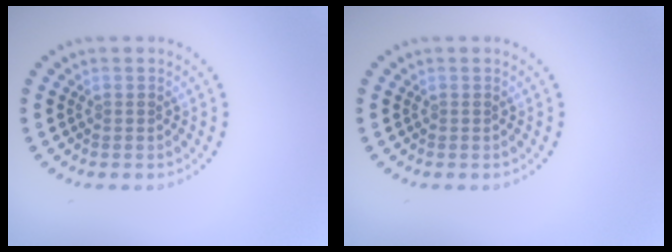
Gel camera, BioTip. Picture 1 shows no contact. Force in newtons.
{"total": 0.0}